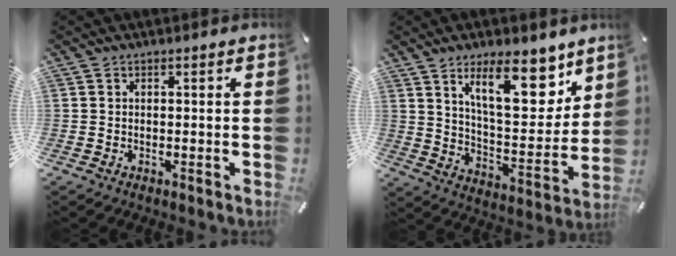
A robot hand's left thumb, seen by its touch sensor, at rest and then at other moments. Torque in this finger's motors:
{"motor_torque": [2.51, 1.97, 1.38, -1.39, 0.51]}